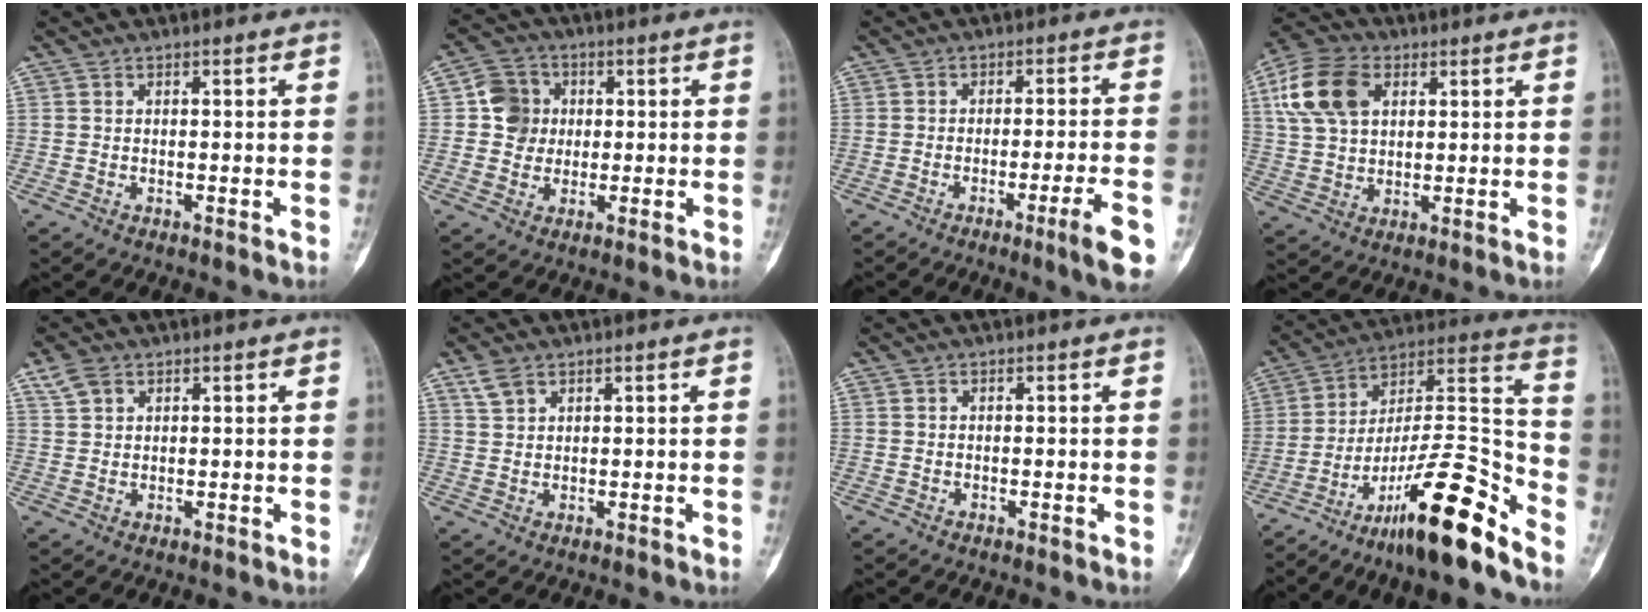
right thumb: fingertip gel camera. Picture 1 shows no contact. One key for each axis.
{"total": 6.9, "fx": 0.6, "fy": 6.5, "fz": 2.2, "tx": -0.008, "ty": 0.007, "tz": 0.002}
{"total": 7.8, "fx": -3.8, "fy": 0.0, "fz": 6.9, "tx": -0.100, "ty": 0.006, "tz": -0.054}
{"total": 13.4, "fx": 4.5, "fy": 8.8, "fz": 9.0, "tx": -0.169, "ty": 0.005, "tz": 0.085}
{"total": 3.4, "fx": 2.2, "fy": 2.0, "fz": 1.6, "tx": -0.032, "ty": 0.002, "tz": 0.050}
{"total": 3.2, "fx": 2.2, "fy": 1.7, "fz": 1.6, "tx": -0.031, "ty": -0.001, "tz": 0.051}
{"total": 0.0}
{"total": 21.1, "fx": -14.5, "fy": 3.6, "fz": 14.9, "tx": -0.251, "ty": 0.104, "tz": -0.242}